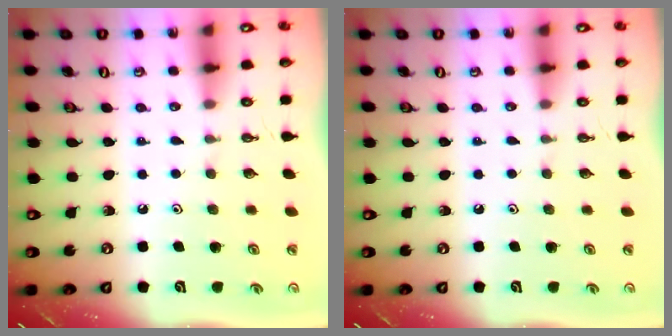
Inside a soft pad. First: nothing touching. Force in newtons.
{"total": 0.0}